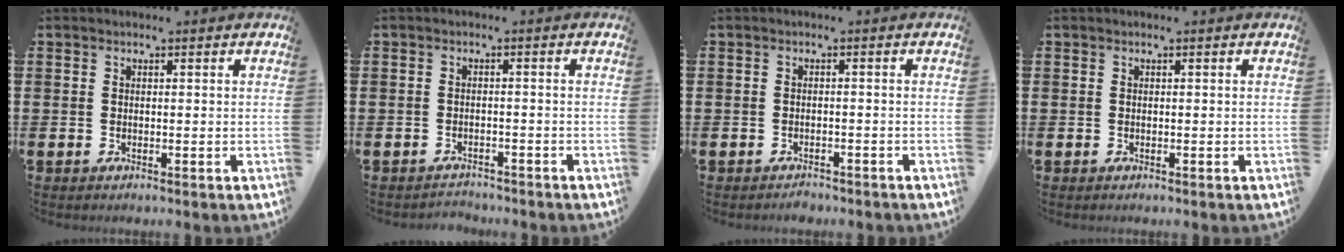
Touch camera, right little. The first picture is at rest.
{"total": 1.4, "force": [-1.4, 0.1, -0.2], "torque": [-0.002, 0.004, -0.031]}
{"total": 1.1, "force": [-1.1, 0.2, 0.0], "torque": [-0.003, 0.002, -0.023]}
{"total": 0.0}